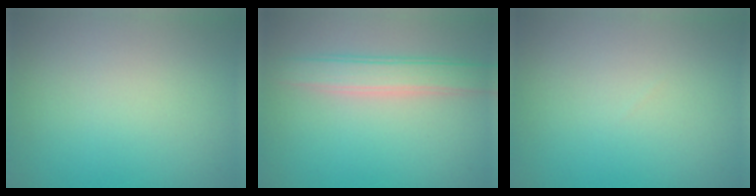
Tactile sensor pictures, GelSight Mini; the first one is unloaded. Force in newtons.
{"total": 3.5, "press": 3.5, "slide": 0.2}
{"total": 0.0}